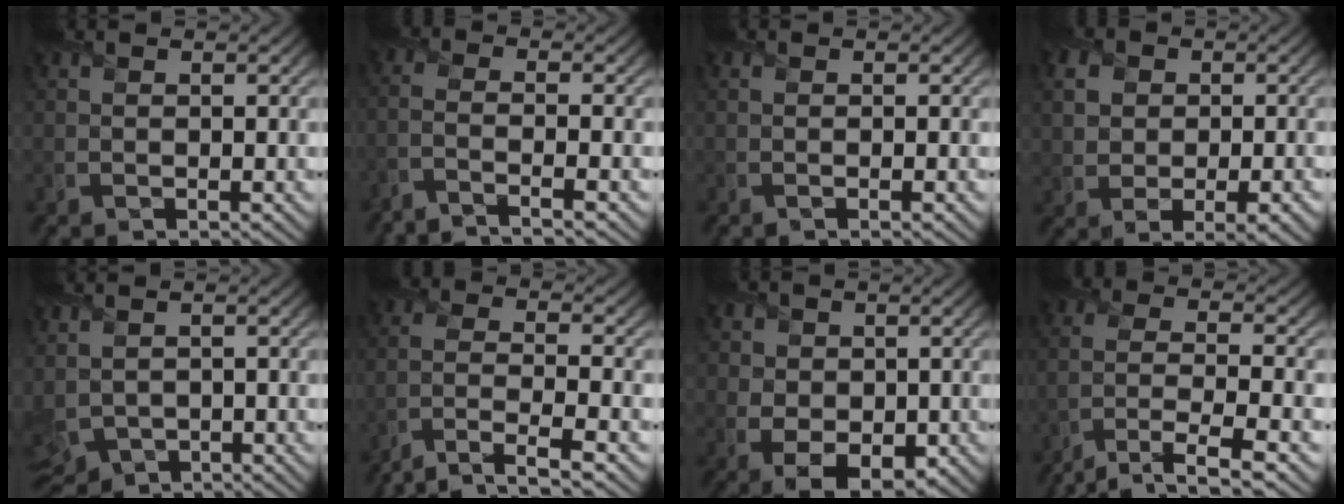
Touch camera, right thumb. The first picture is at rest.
{"total": 4.1, "force": [-3.0, 0.6, 2.8], "torque": [-0.043, 0.003, -0.079]}
{"total": 0.6, "force": [-0.2, 0.1, 0.6], "torque": [-0.012, -0.001, -0.004]}
{"total": 7.8, "force": [-0.4, 5.6, 5.4], "torque": [-0.104, -0.009, -0.002]}
{"total": 5.4, "force": [-1.2, 3.4, 4.1], "torque": [-0.120, -0.022, -0.012]}
{"total": 8.0, "force": [-5.6, 2.0, 5.4], "torque": [-0.104, -0.001, -0.115]}
{"total": 6.3, "force": [0.1, 5.1, 3.6], "torque": [-0.077, -0.016, 0.007]}
{"total": 8.4, "force": [-5.1, 2.4, 6.2], "torque": [-0.124, -0.006, -0.102]}